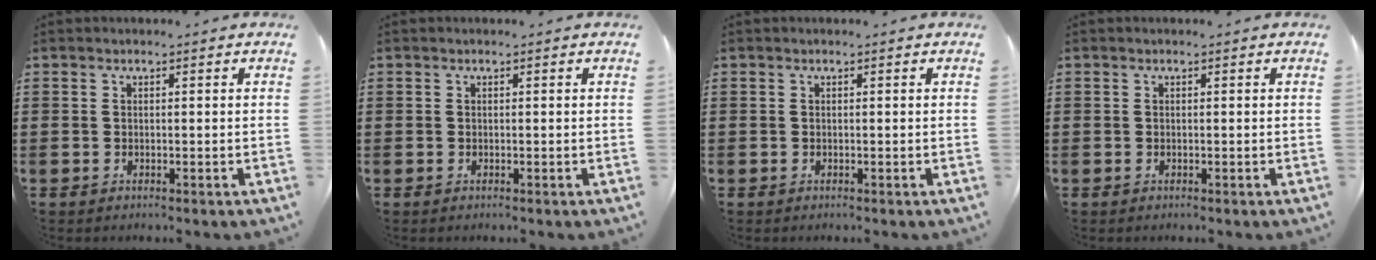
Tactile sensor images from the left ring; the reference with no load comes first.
{"total": 0.0}
{"total": 0.0}
{"total": 0.0}